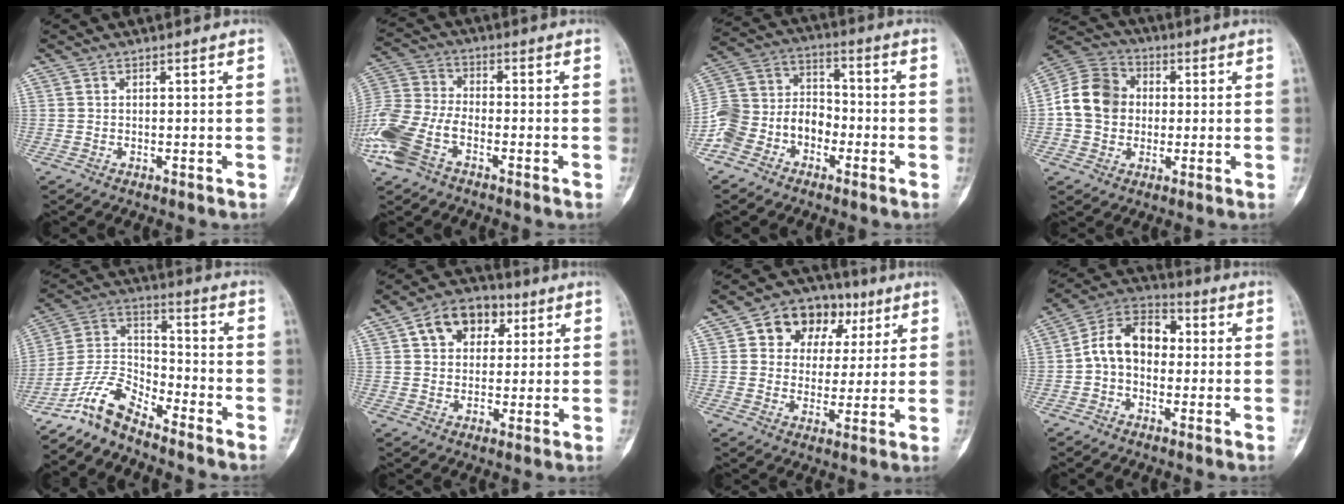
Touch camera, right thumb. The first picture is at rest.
{"total": 13.7, "force": [-6.3, 7.7, 9.5], "torque": [-0.224, 0.017, -0.131]}
{"total": 12.4, "force": [-5.4, 9.6, 5.5], "torque": [-0.085, 0.065, -0.112]}
{"total": 11.7, "force": [0.2, 9.9, 6.2], "torque": [-0.094, 0.024, -0.006]}
{"total": 9.0, "force": [-8.0, 2.4, 3.5], "torque": [-0.071, 0.077, -0.165]}
{"total": 10.9, "force": [4.0, 8.1, 6.1], "torque": [-0.060, 0.003, 0.059]}
{"total": 12.2, "force": [5.1, 9.0, 6.4], "torque": [-0.058, -0.002, 0.080]}
{"total": 11.4, "force": [-0.1, 8.1, 8.0], "torque": [-0.116, 0.038, -0.016]}